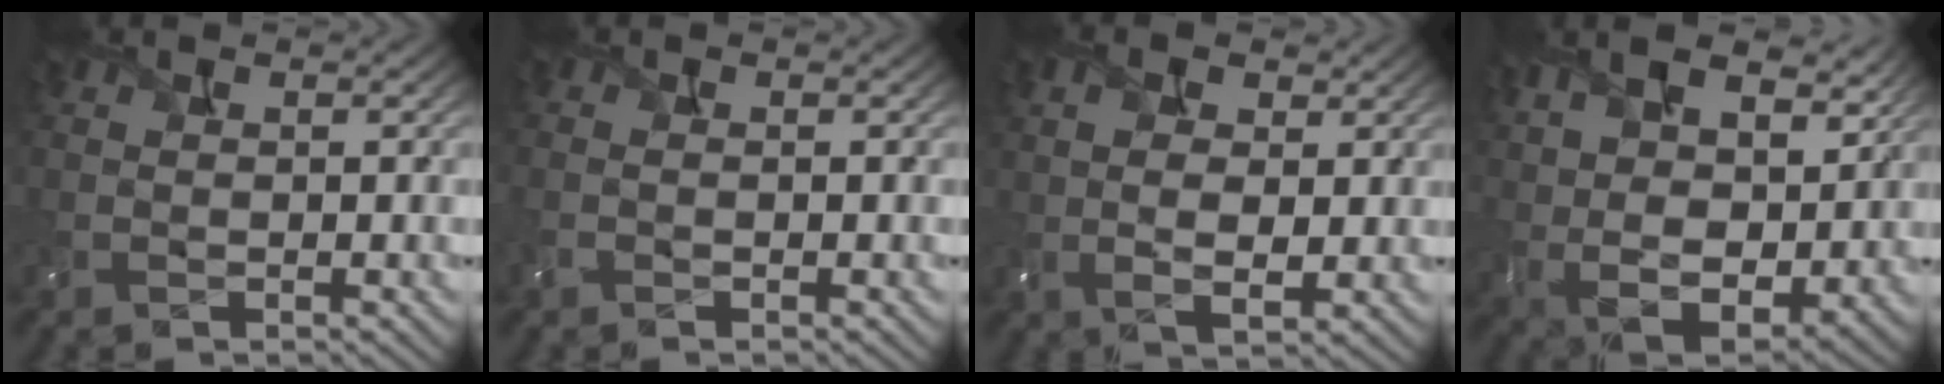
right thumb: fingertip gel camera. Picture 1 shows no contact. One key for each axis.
{"total": 1.0, "fx": -0.5, "fy": 0.5, "fz": 0.8, "tx": -0.023, "ty": 0.001, "tz": -0.014}
{"total": 5.3, "fx": 1.6, "fy": 2.9, "fz": 4.1, "tx": -0.085, "ty": 0.005, "tz": 0.023}
{"total": 14.7, "fx": 7.2, "fy": 7.8, "fz": 10.2, "tx": -0.226, "ty": 0.010, "tz": 0.130}